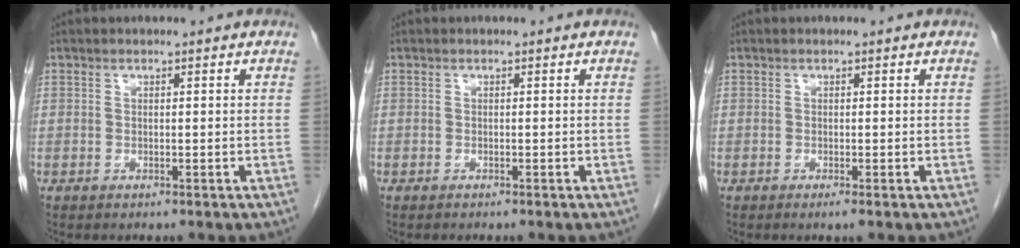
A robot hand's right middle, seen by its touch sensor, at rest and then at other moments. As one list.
[{"total": 0.0}, {"total": 0.7, "force": [-0.4, -0.1, 0.5], "torque": [-0.010, -0.002, -0.006]}]